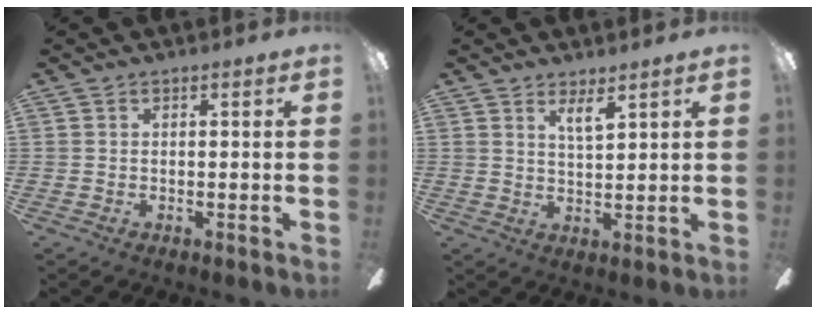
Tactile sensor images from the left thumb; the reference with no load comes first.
{"total": 4.3, "force": [3.2, 1.0, 2.7], "torque": [-0.044, -0.015, 0.053]}